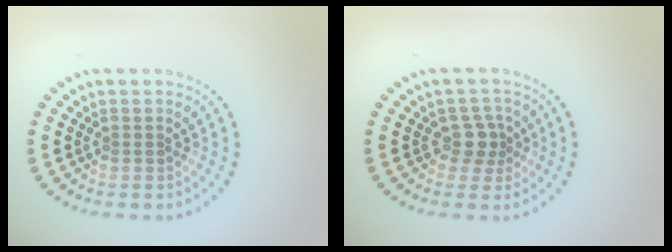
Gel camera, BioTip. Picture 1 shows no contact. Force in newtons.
{"total": 2.1, "press": 1.7, "slide": 1.3}